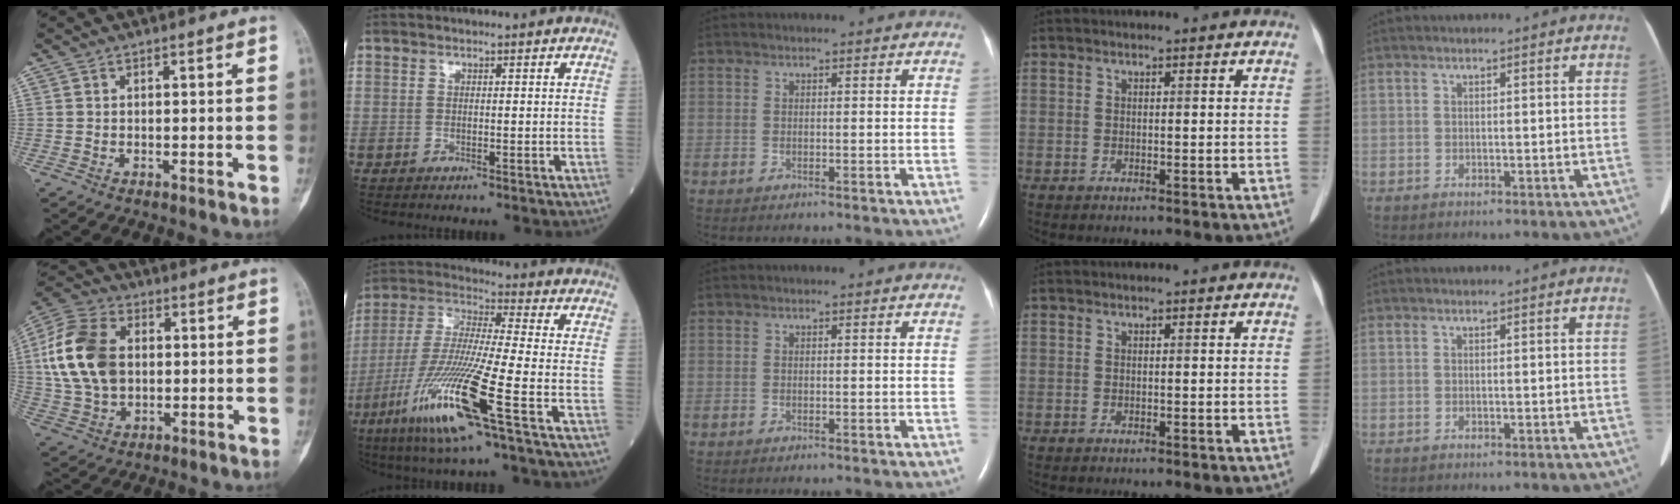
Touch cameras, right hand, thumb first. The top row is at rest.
{"thumb": {"total": 16.7, "force": [1.9, 11.4, 12.1], "torque": [-0.232, 0.012, 0.035]}, "index": {"total": 17.2, "force": [-7.9, -0.1, 15.2], "torque": [-0.332, -0.036, -0.156]}}